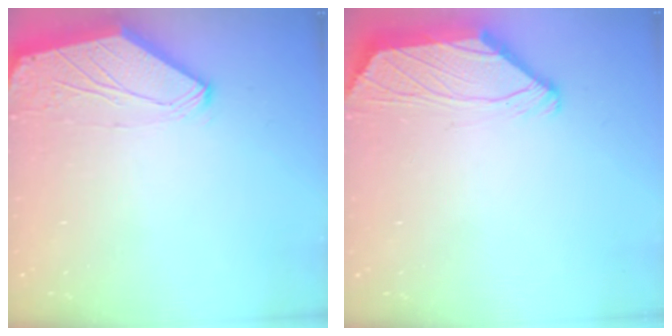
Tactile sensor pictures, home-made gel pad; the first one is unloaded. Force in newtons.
{"total": 2.2, "press": 2.1, "slide": 0.7}